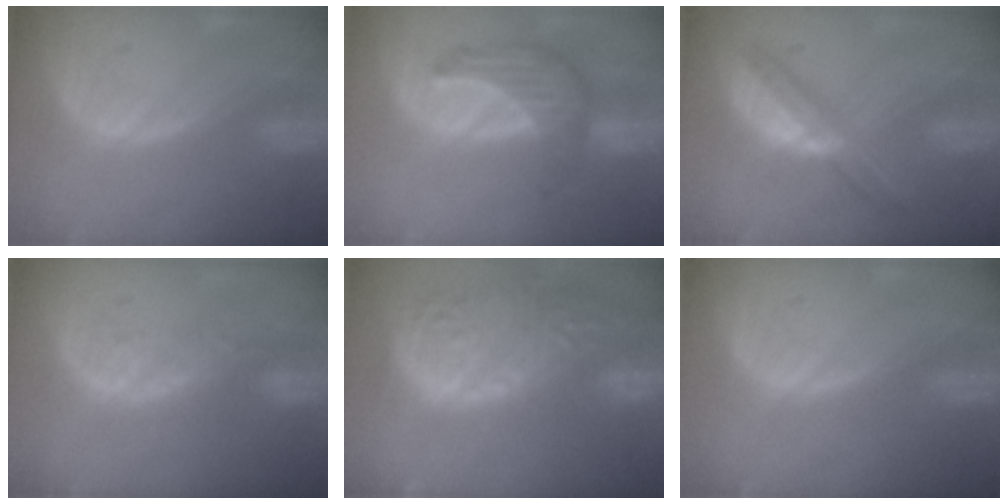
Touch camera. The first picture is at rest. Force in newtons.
{"total": 7.0, "press": 6.9, "slide": 0.5}
{"total": 5.9, "press": 5.4, "slide": 2.3}
{"total": 4.3, "press": 4.0, "slide": 1.6}
{"total": 15.4, "press": 12.6, "slide": 8.8}
{"total": 0.0}